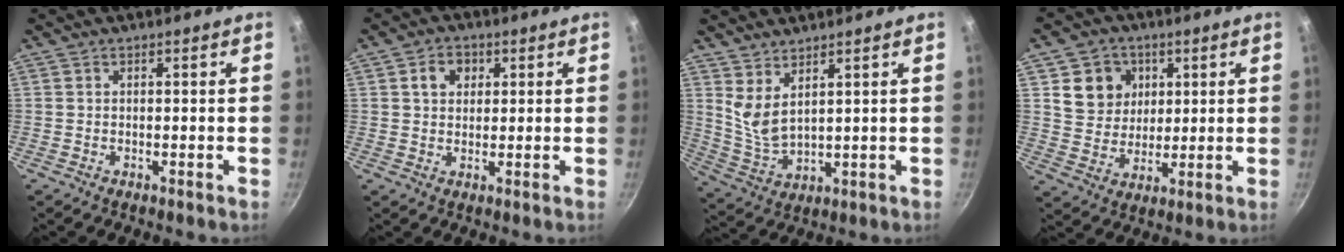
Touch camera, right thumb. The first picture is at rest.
{"total": 4.6, "force": [1.5, 3.7, 2.3], "torque": [-0.016, 0.004, 0.020]}
{"total": 6.4, "force": [4.2, 2.5, 4.1], "torque": [-0.073, -0.047, 0.095]}
{"total": 9.8, "force": [3.1, 8.6, 3.5], "torque": [-0.026, -0.009, 0.056]}